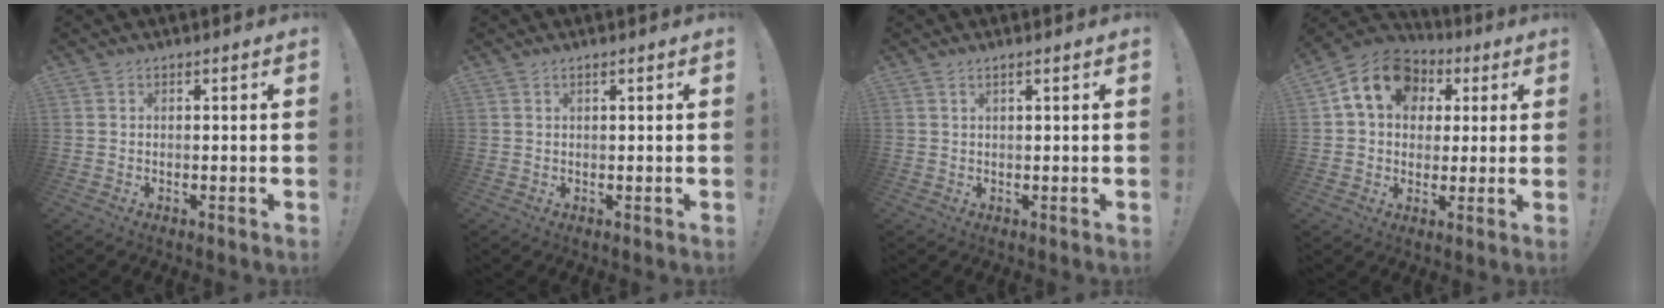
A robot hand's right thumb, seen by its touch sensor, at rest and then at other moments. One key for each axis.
{"total": 1.2, "fx": 0.6, "fy": -0.2, "fz": 1.0, "tx": -0.019, "ty": 0.000, "tz": 0.010}
{"total": 1.6, "fx": 0.8, "fy": -0.2, "fz": 1.4, "tx": -0.026, "ty": -0.001, "tz": 0.014}
{"total": 14.2, "fx": 4.9, "fy": 10.9, "fz": 7.7, "tx": -0.109, "ty": -0.010, "tz": 0.092}